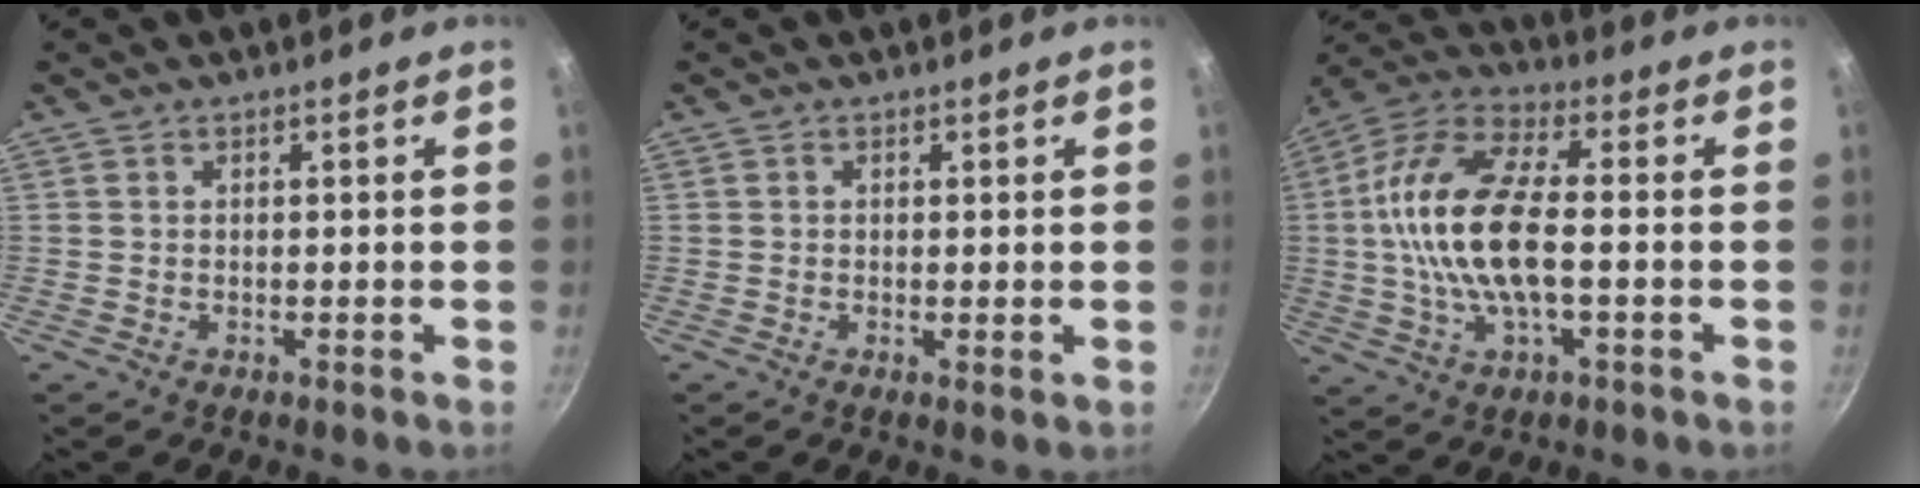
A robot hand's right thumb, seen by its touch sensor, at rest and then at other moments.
{"total": 0.7, "force": [0.2, 0.3, 0.6], "torque": [-0.010, -0.005, -0.001]}
{"total": 17.3, "force": [-0.6, 7.5, 15.6], "torque": [-0.300, 0.031, -0.029]}